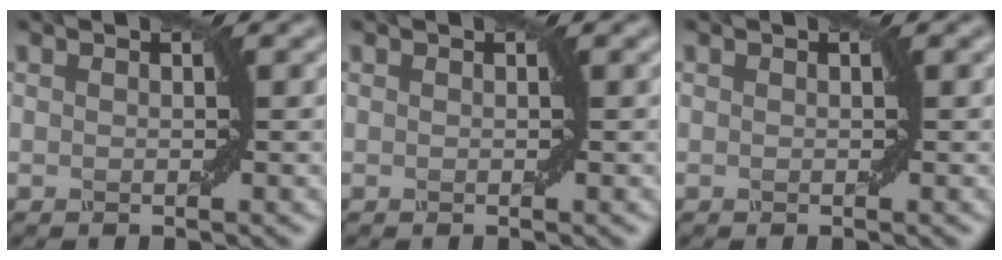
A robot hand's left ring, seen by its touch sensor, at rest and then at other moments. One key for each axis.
{"total": 0.0}
{"total": 0.0}